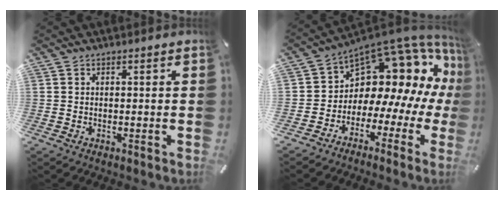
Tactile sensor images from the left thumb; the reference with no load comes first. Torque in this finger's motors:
{"motor_torque": [-0.09, 1.11, 0.69, 0.90, -0.02]}